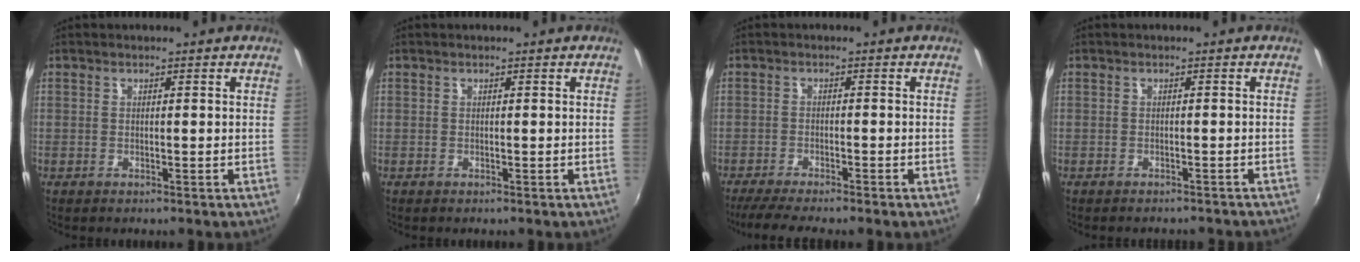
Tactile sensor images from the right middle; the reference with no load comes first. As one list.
[{"total": 0.0}, {"total": 6.7, "force": [-5.8, -0.2, 3.4], "torque": [-0.081, -0.017, -0.094]}, {"total": 5.5, "force": [-5.0, 1.4, 1.9], "torque": [-0.038, -0.011, -0.061]}]